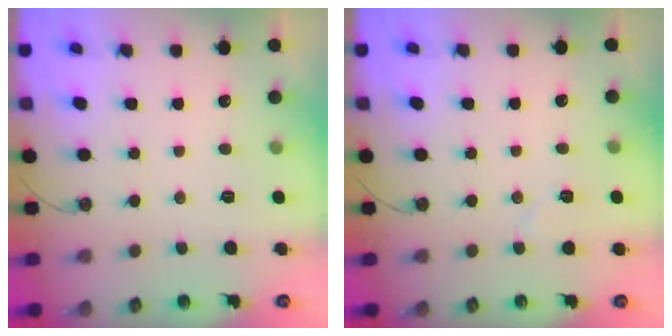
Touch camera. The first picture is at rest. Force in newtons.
{"total": 4.4, "press": 4.1, "slide": 1.6}